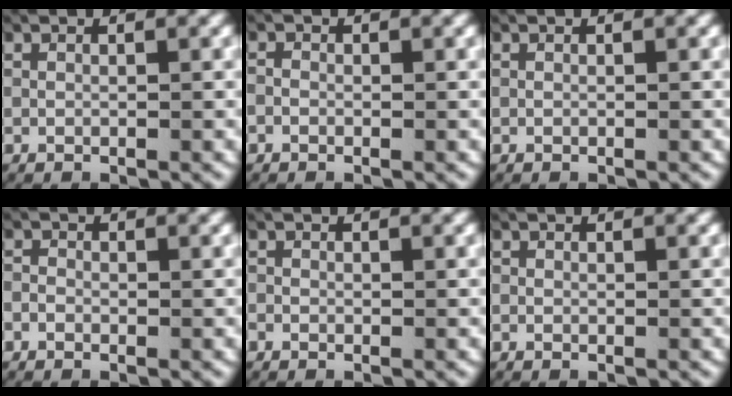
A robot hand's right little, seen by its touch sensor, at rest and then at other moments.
{"total": 1.3, "force": [-0.5, 1.2, 0.5], "torque": [-0.013, -0.001, -0.012]}
{"total": 0.0}
{"total": 1.6, "force": [-0.7, 1.4, 0.4], "torque": [-0.015, -0.002, -0.016]}
{"total": 1.1, "force": [-0.5, 1.0, 0.2], "torque": [-0.008, -0.002, -0.010]}
{"total": 0.5, "force": [-0.2, 0.5, 0.1], "torque": [-0.006, -0.004, -0.003]}